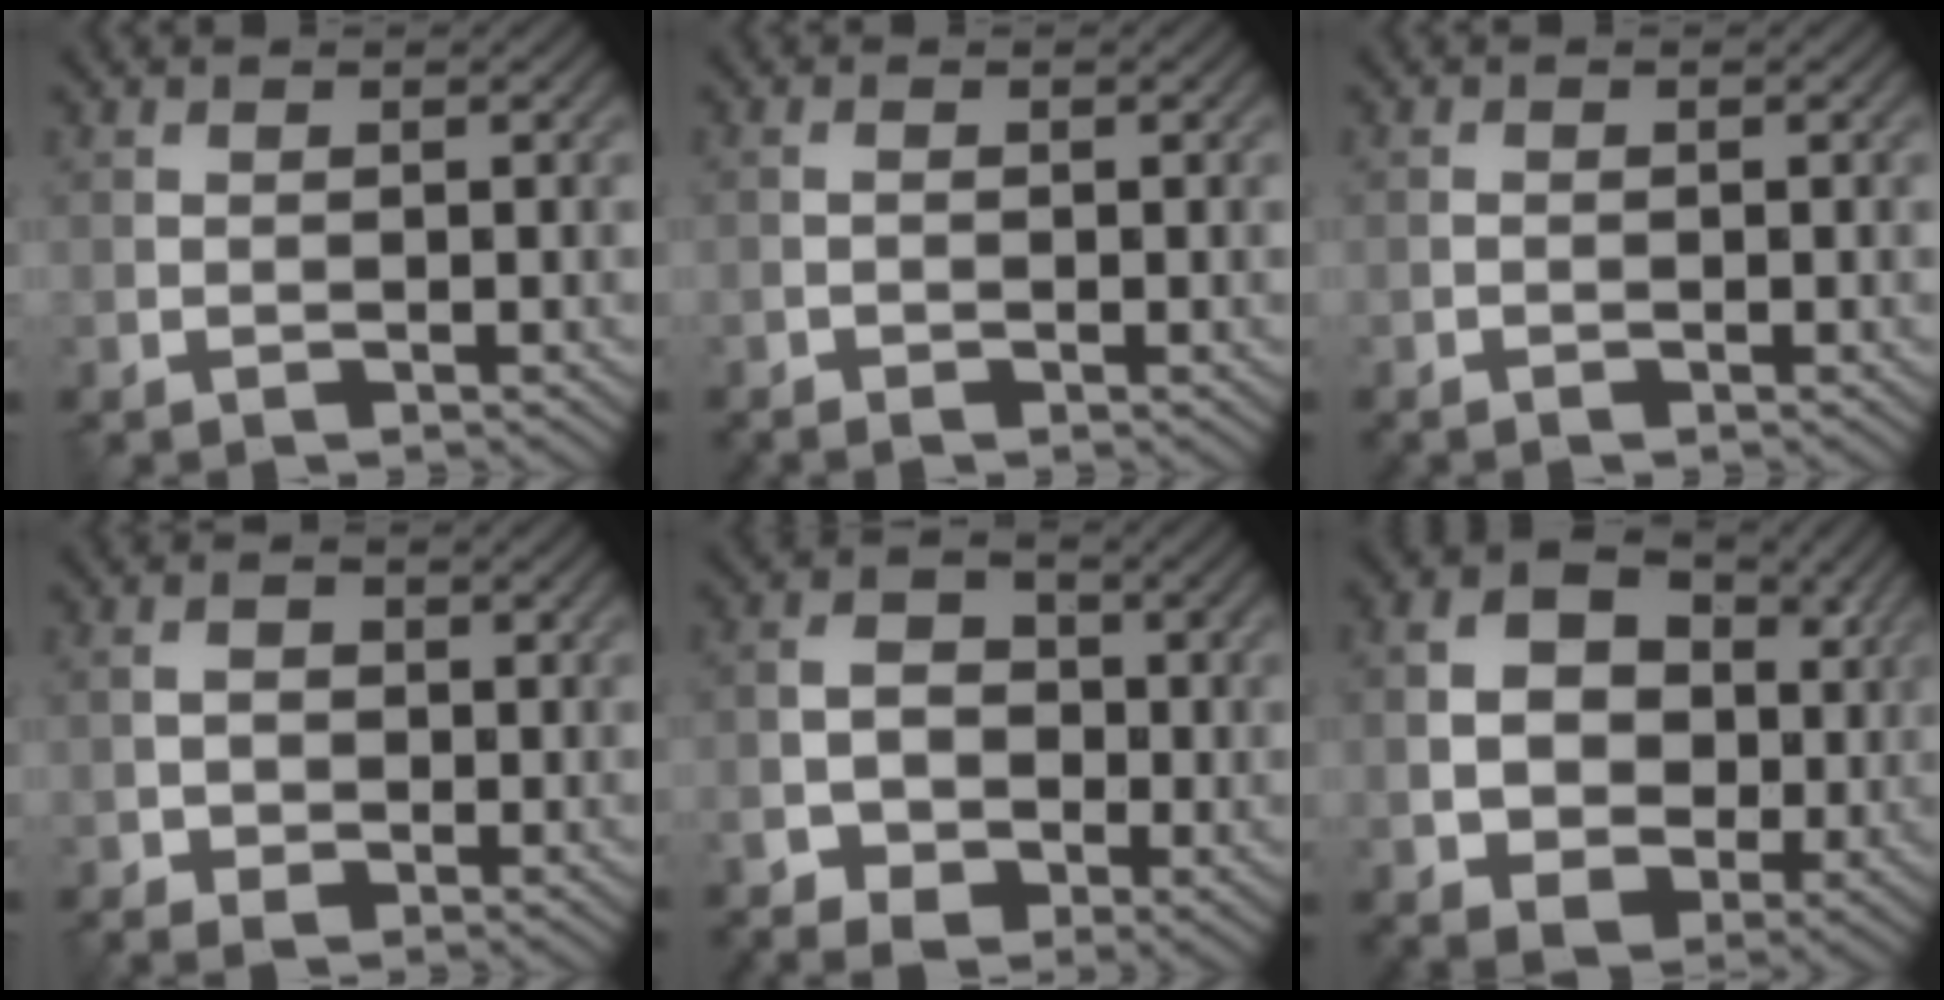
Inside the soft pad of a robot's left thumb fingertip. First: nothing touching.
{"total": 0.9, "force": [-0.6, 0.4, 0.5], "torque": [-0.013, 0.001, -0.011]}
{"total": 0.5, "force": [-0.4, 0.2, 0.2], "torque": [-0.004, 0.000, -0.007]}
{"total": 2.8, "force": [-0.6, 2.2, 1.7], "torque": [-0.032, -0.001, -0.005]}
{"total": 5.3, "force": [-2.4, 3.6, 3.0], "torque": [-0.064, -0.008, -0.042]}
{"total": 9.8, "force": [0.6, 7.8, 6.0], "torque": [-0.127, -0.005, 0.004]}